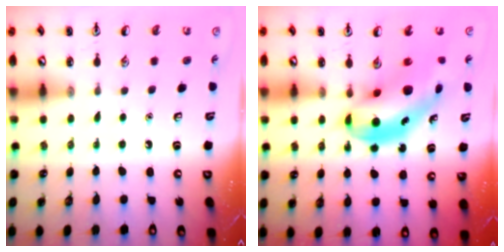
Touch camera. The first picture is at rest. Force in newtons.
{"total": 10.7, "press": 10.2, "slide": 3.3}